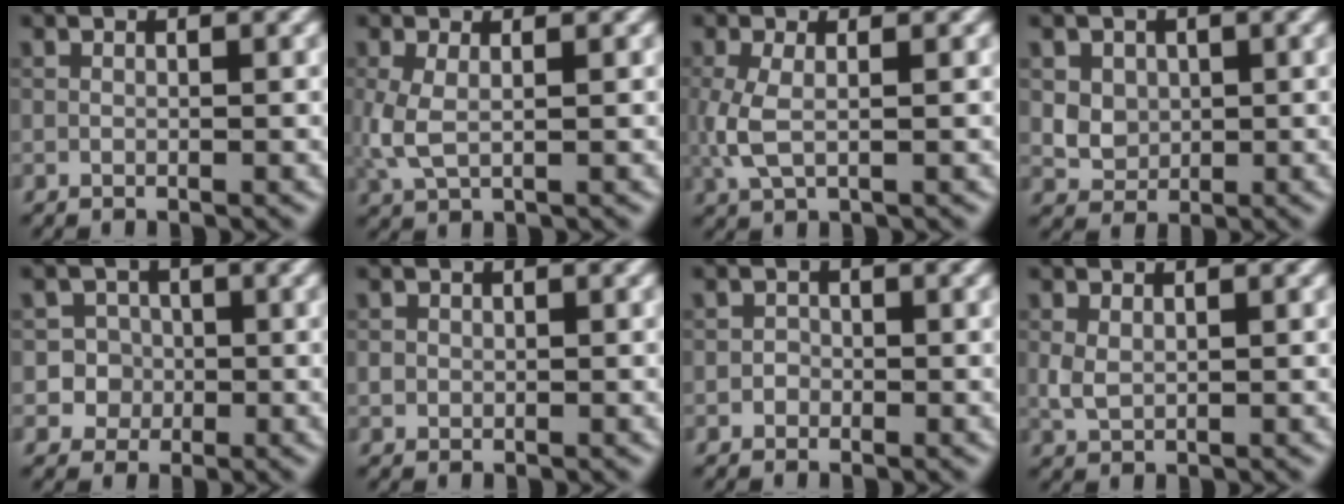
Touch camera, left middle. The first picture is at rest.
{"total": 2.6, "force": [0.2, 1.2, 2.3], "torque": [-0.064, -0.001, 0.004]}
{"total": 2.7, "force": [0.1, 1.2, 2.5], "torque": [-0.065, -0.002, 0.002]}
{"total": 3.8, "force": [1.1, 3.2, 1.8], "torque": [-0.037, 0.007, 0.026]}
{"total": 4.4, "force": [-0.6, 4.3, 0.7], "torque": [0.014, 0.017, -0.015]}
{"total": 0.7, "force": [0.0, 0.7, 0.1], "torque": [0.000, -0.002, 0.000]}
{"total": 0.9, "force": [-0.3, 0.8, 0.1], "torque": [0.004, 0.000, -0.007]}
{"total": 1.6, "force": [0.3, 1.1, 1.2], "torque": [-0.031, -0.001, 0.011]}